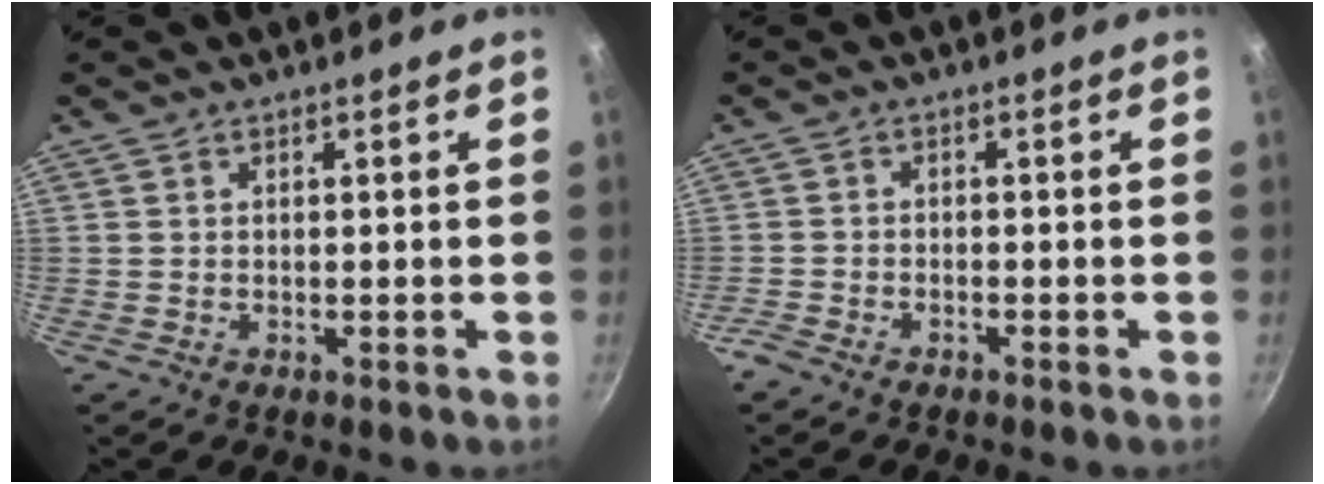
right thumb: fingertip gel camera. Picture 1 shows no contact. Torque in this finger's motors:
{"motor_torque": [0.25, -0.31, -0.03, -0.96, 0.05]}